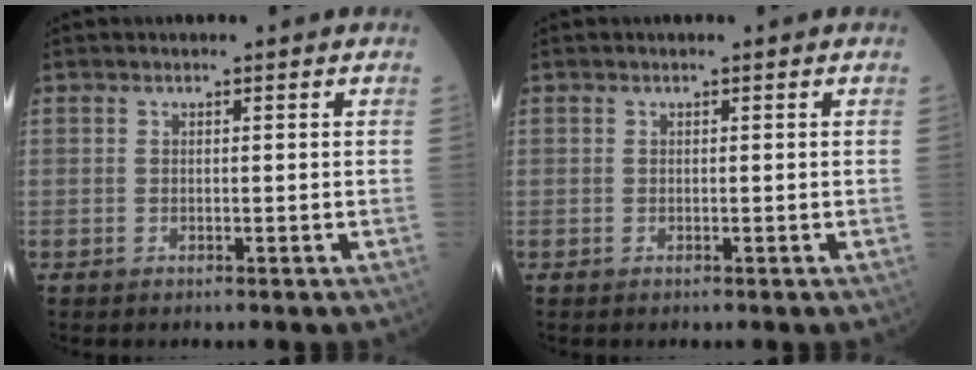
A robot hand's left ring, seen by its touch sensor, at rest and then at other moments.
{"total": 0.0}